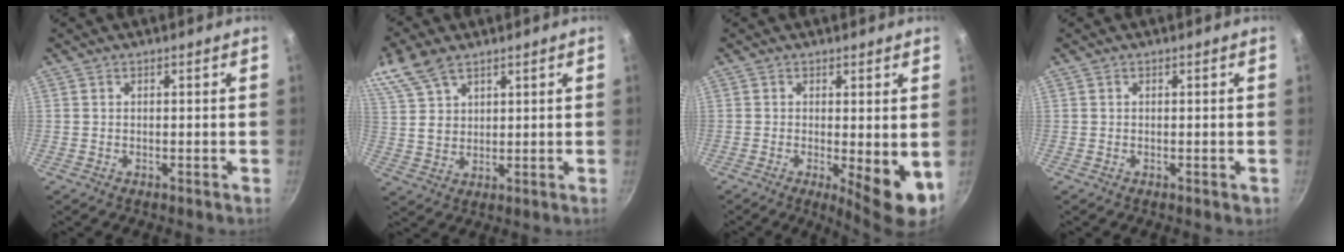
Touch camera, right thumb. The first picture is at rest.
{"total": 9.9, "force": [6.6, 5.4, 5.1], "torque": [-0.094, -0.008, 0.137]}
{"total": 7.8, "force": [-1.0, 2.2, 7.5], "torque": [-0.094, -0.011, -0.005]}
{"total": 0.6, "force": [-0.1, 0.5, 0.5], "torque": [-0.003, 0.002, -0.001]}